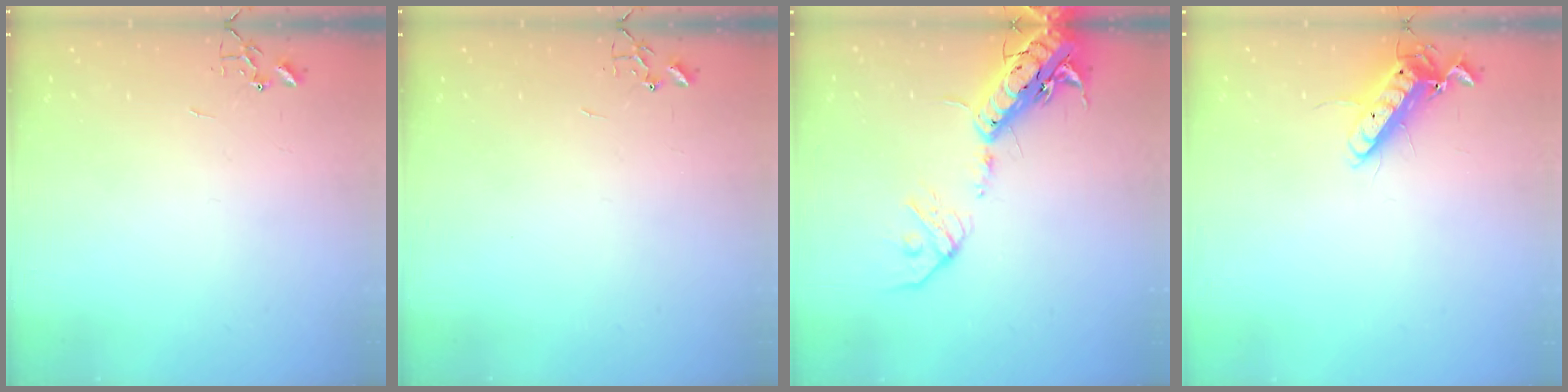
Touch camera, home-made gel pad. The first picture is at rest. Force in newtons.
{"total": 0.0}
{"total": 18.7, "press": 18.3, "slide": 3.9}
{"total": 12.2, "press": 12.1, "slide": 1.7}